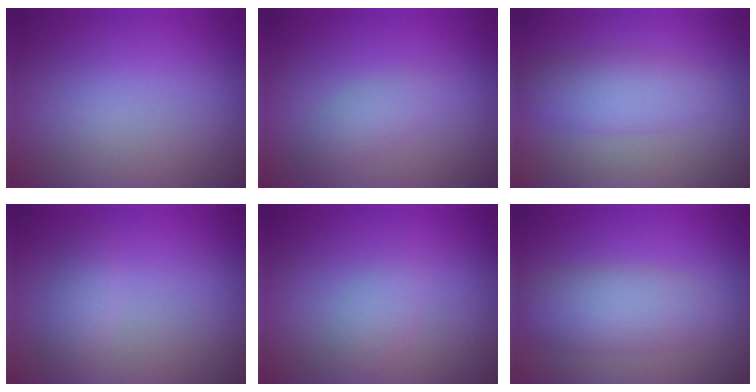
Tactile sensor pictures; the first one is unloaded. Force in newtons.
{"total": 1.9, "press": 1.9, "slide": 0.0}
{"total": 3.2, "press": 3.2, "slide": 0.1}
{"total": 1.8, "press": 1.8, "slide": 0.1}
{"total": 1.6, "press": 1.6, "slide": 0.1}
{"total": 3.9, "press": 3.9, "slide": 0.0}